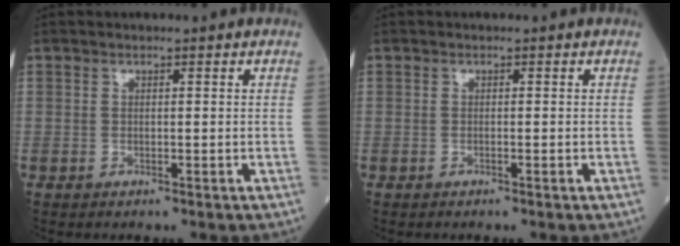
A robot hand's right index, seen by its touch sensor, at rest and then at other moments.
{"total": 0.0}